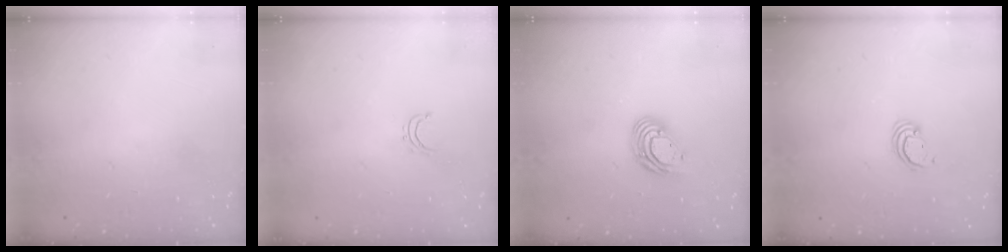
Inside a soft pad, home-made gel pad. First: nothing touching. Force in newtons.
{"total": 3.6, "press": 3.6, "slide": 0.3}
{"total": 10.5, "press": 10.4, "slide": 1.9}
{"total": 2.6, "press": 2.6, "slide": 0.2}